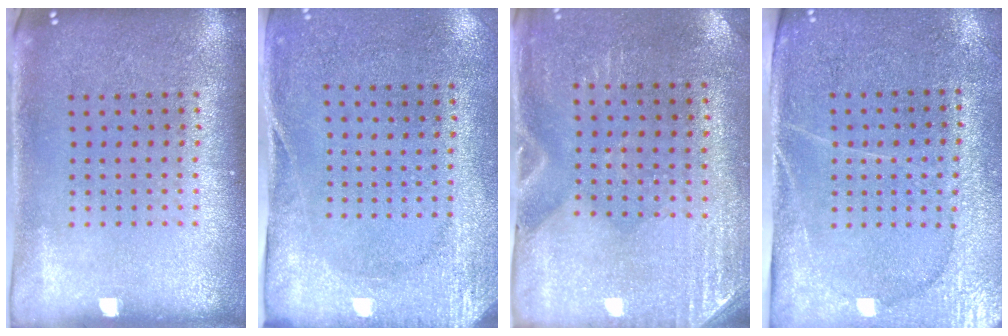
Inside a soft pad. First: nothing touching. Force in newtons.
{"total": 2.7, "press": 2.1, "slide": 1.7}
{"total": 3.0, "press": 2.6, "slide": 1.4}
{"total": 2.9, "press": 2.7, "slide": 1.2}